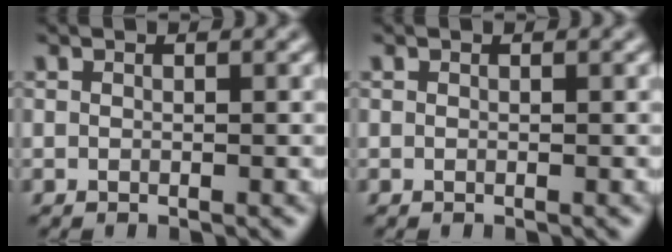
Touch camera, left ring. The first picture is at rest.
{"total": 0.0}